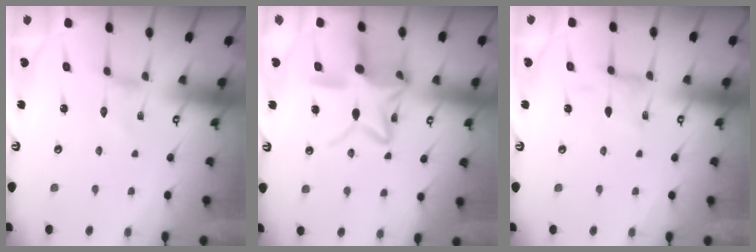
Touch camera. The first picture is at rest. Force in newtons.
{"total": 18.6, "press": 18.5, "slide": 1.2}
{"total": 0.9, "press": 0.9, "slide": 0.3}